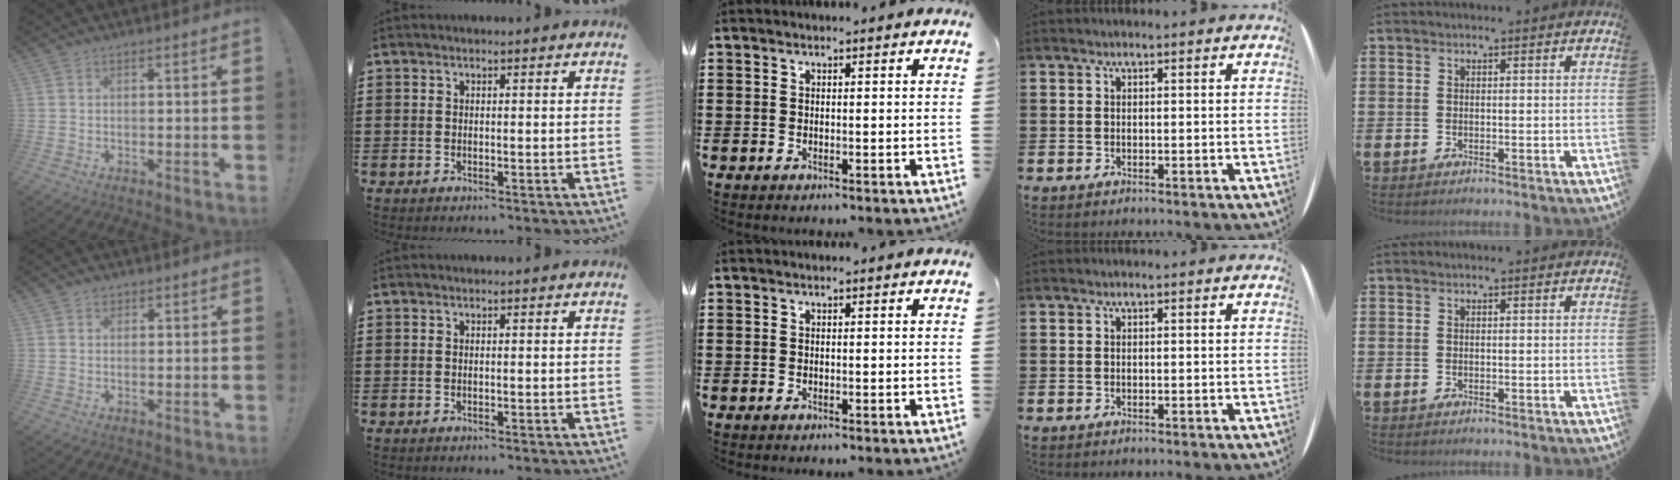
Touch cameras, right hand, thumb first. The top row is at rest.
{"thumb": {"total": 1.3, "force": [0.9, 0.9, 0.4], "torque": [0.008, -0.004, 0.014]}}